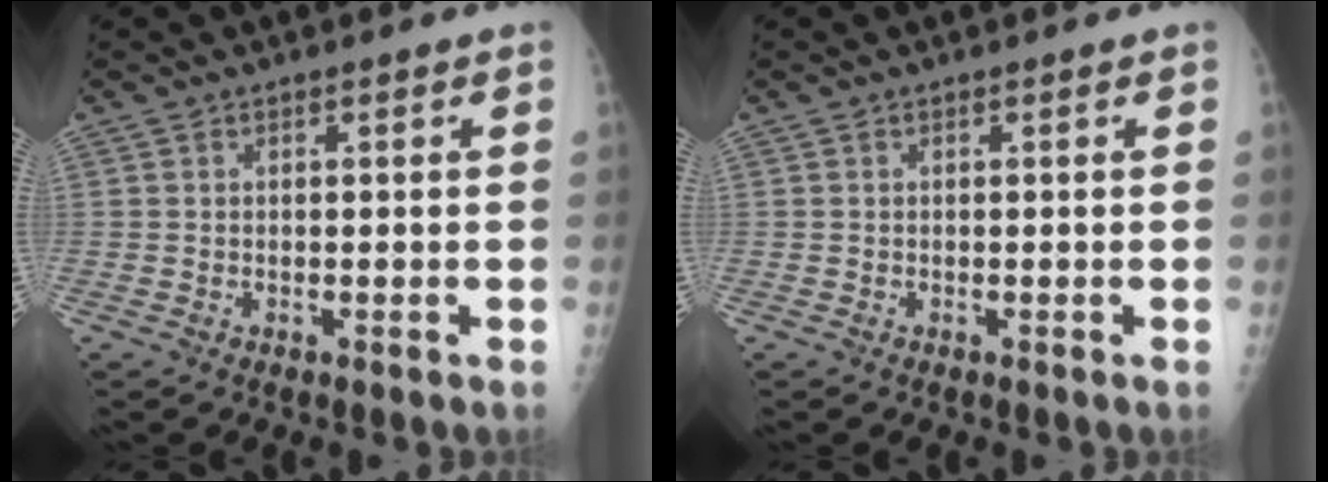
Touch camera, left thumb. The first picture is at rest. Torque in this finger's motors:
{"motor_torque": [-0.01, 0.00, 0.00, 0.00, 0.00]}